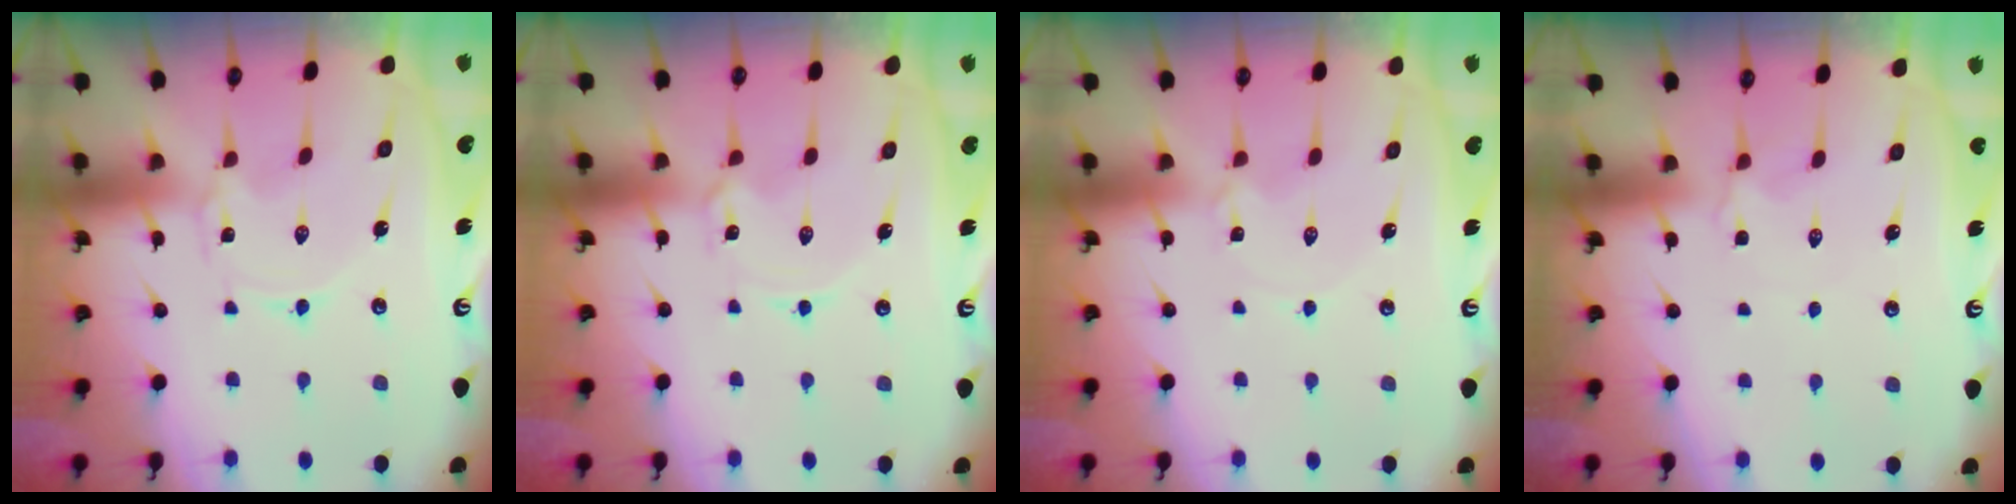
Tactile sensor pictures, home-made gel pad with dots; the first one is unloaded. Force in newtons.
{"total": 1.7, "press": 1.7, "slide": 0.2}
{"total": 0.0}
{"total": 2.1, "press": 2.0, "slide": 0.8}